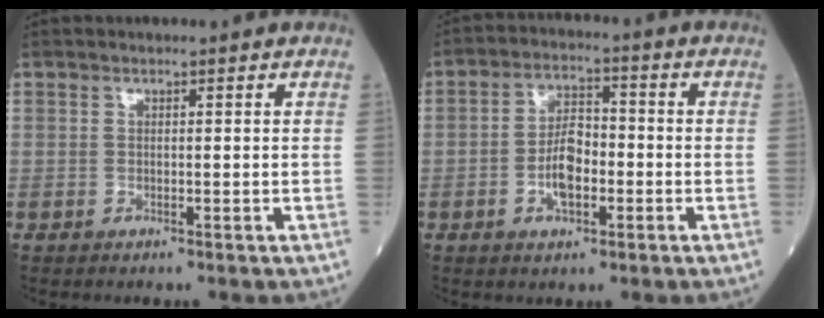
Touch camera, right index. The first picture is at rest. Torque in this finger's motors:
{"motor_torque": [1.11, -0.25, 0.54, 0.14]}